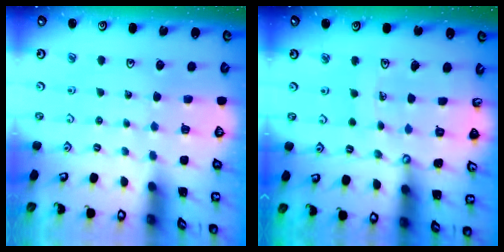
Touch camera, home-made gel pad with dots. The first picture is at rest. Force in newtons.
{"total": 11.1, "press": 11.0, "slide": 1.3}